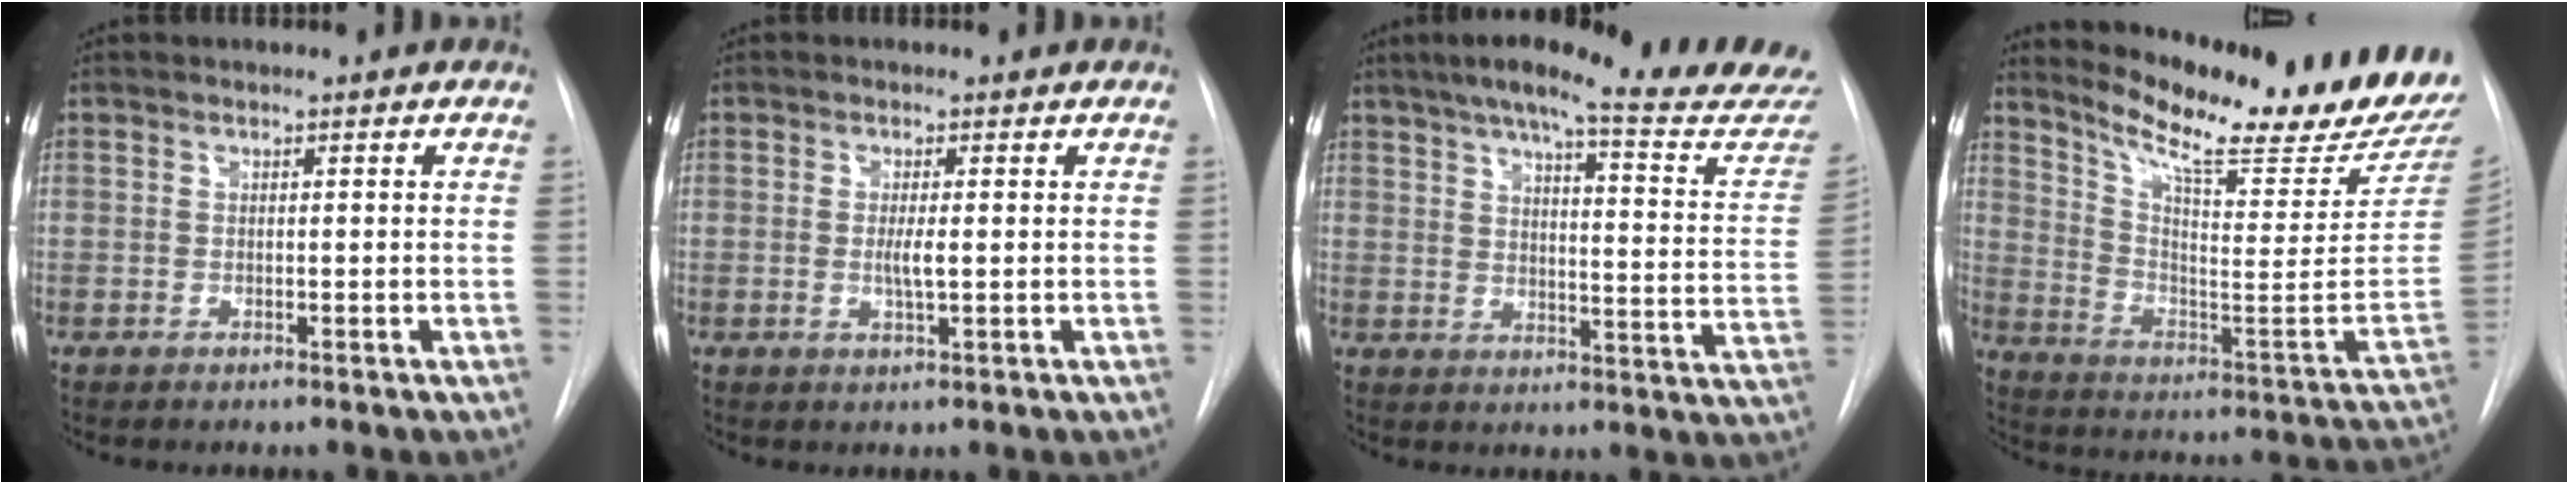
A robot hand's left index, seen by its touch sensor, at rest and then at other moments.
{"total": 2.2, "force": [0.0, 0.2, 2.2], "torque": [-0.046, -0.003, 0.000]}
{"total": 25.2, "force": [22.6, 1.0, 11.2], "torque": [-0.164, -0.073, 0.275]}
{"total": 23.4, "force": [20.9, 0.6, 10.4], "torque": [-0.174, -0.097, 0.295]}